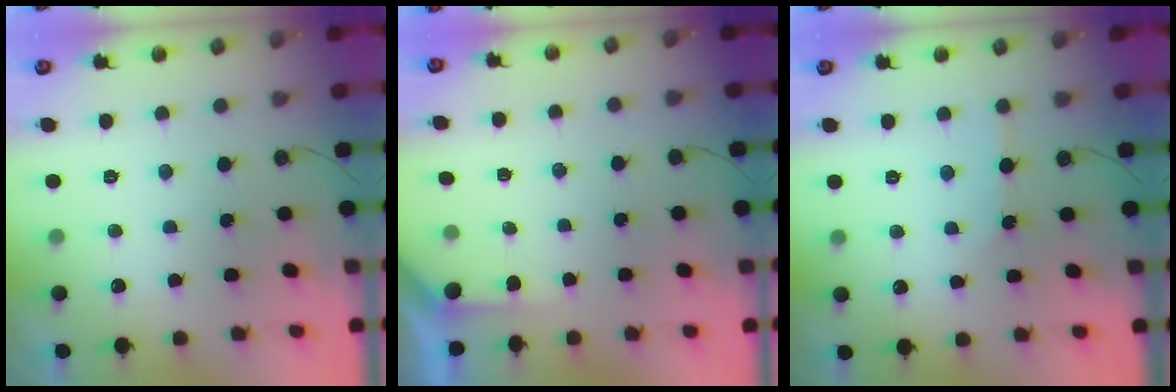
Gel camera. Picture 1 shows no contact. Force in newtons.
{"total": 2.2, "press": 2.2, "slide": 0.2}
{"total": 3.2, "press": 3.2, "slide": 0.5}